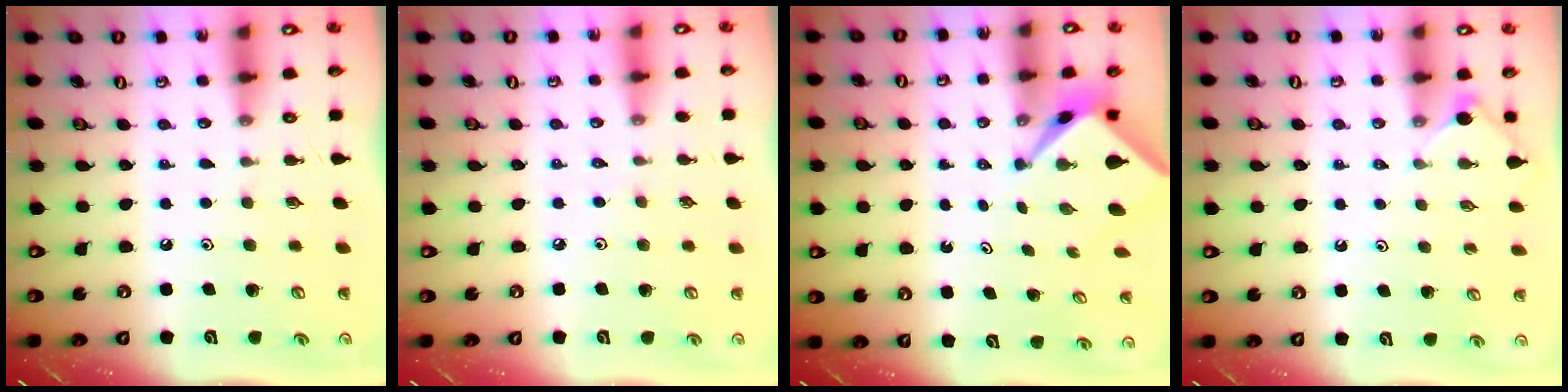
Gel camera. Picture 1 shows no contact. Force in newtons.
{"total": 2.2, "press": 2.1, "slide": 0.5}
{"total": 2.5, "press": 2.5, "slide": 0.2}
{"total": 3.0, "press": 3.0, "slide": 0.5}